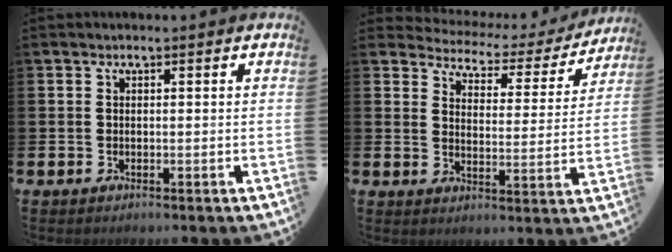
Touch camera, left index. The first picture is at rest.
{"total": 3.4, "force": [3.0, 1.5, 0.4], "torque": [-0.025, -0.030, 0.041]}